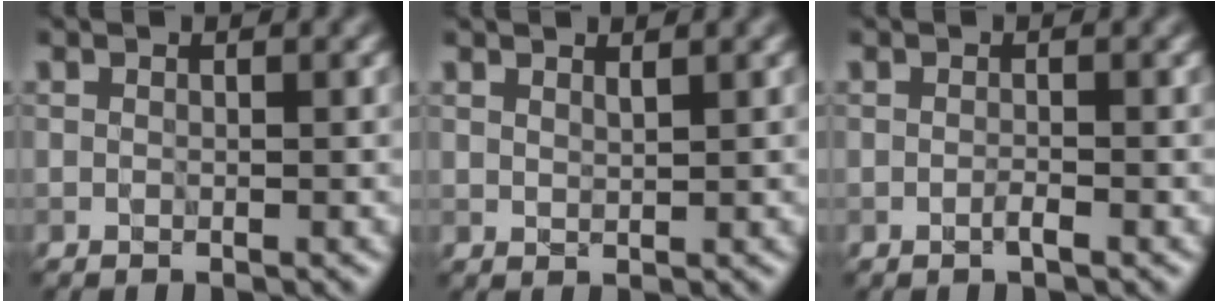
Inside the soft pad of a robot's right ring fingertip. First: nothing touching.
{"total": 1.1, "force": [1.1, 0.0, 0.1], "torque": [-0.005, 0.001, 0.020]}
{"total": 0.9, "force": [-0.6, 0.3, 0.7], "torque": [-0.016, -0.001, -0.015]}